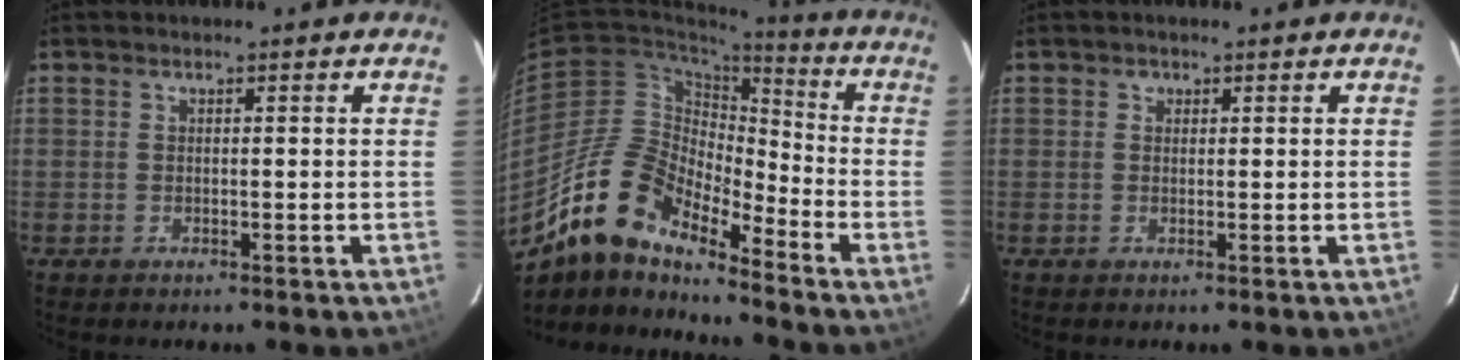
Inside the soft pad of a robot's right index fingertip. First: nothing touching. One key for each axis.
{"total": 15.8, "fx": -12.7, "fy": 4.9, "fz": 8.0, "tx": -0.142, "ty": -0.006, "tz": -0.254}
{"total": 0.8, "fx": 0.3, "fy": 0.8, "fz": 0.0, "tx": 0.004, "ty": 0.004, "tz": 0.002}